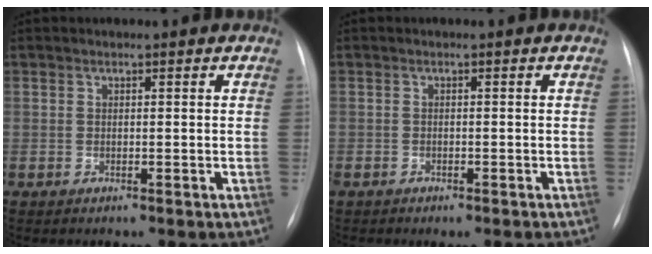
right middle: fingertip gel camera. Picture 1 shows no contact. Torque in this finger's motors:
{"motor_torque": [0.21, -0.39, 0.16, 0.07]}